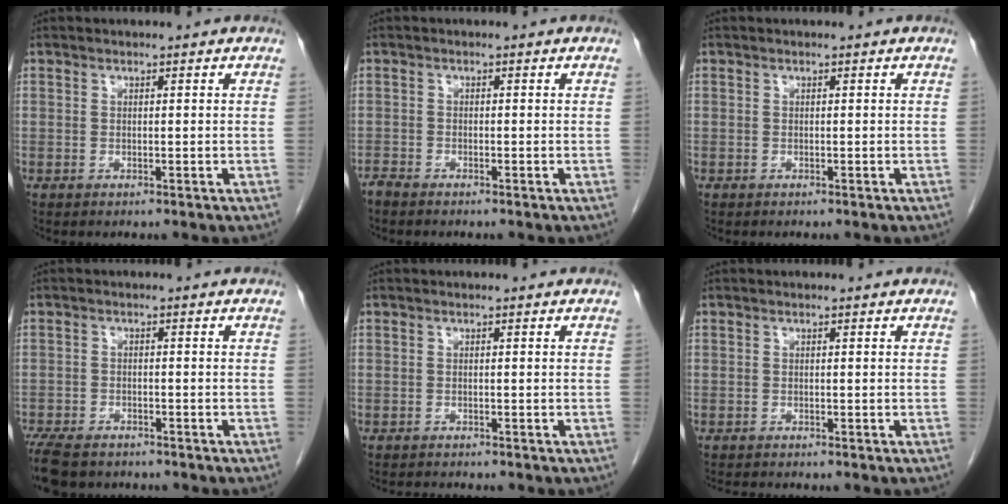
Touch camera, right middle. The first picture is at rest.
{"total": 1.3, "force": [-1.3, 0.1, 0.3], "torque": [-0.011, -0.003, -0.026]}
{"total": 0.0}
{"total": 9.0, "force": [-7.2, 3.8, 3.9], "torque": [-0.082, -0.014, -0.114]}
{"total": 1.8, "force": [-1.8, 0.1, 0.3], "torque": [-0.007, -0.005, -0.025]}
{"total": 1.9, "force": [-1.9, 0.1, 0.5], "torque": [-0.009, -0.005, -0.028]}